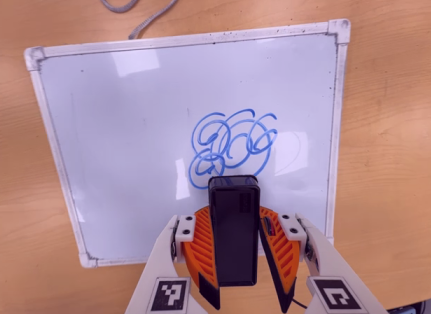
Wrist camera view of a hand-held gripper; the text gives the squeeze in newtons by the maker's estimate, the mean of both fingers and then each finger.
{"total": 6.8, "left": 6.6, "right": 7.0}